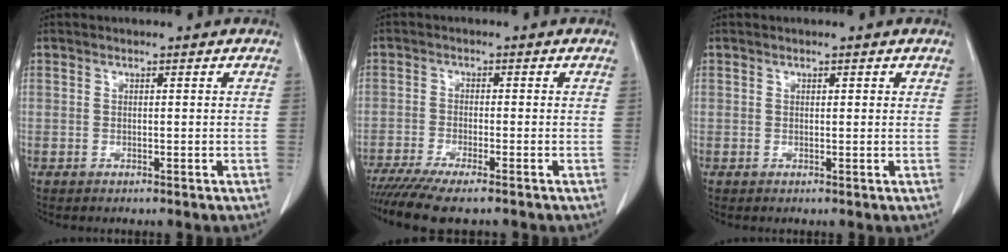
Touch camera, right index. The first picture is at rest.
{"total": 9.5, "force": [-7.7, 0.6, 5.4], "torque": [-0.083, -0.019, -0.125]}
{"total": 0.6, "force": [0.4, 0.3, 0.4], "torque": [-0.005, -0.001, 0.004]}